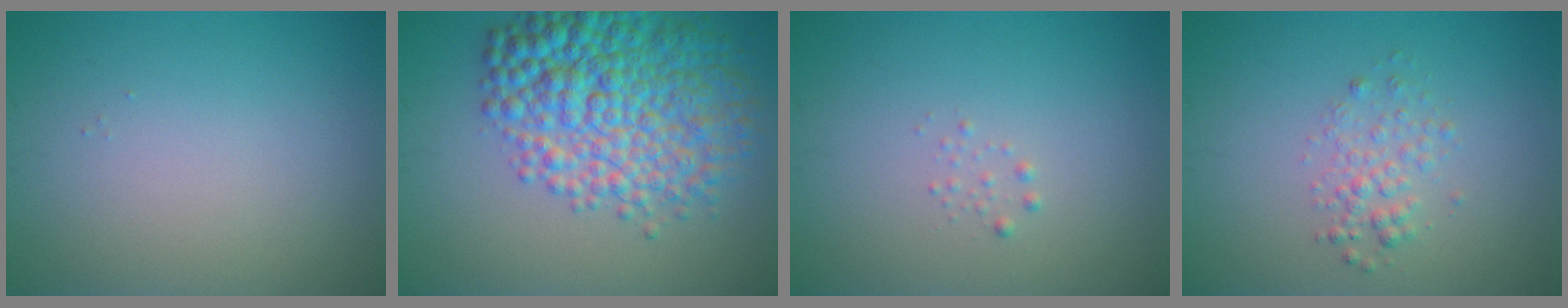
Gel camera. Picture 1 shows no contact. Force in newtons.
{"total": 9.3, "press": 9.3, "slide": 0.1}
{"total": 0.6, "press": 0.6, "slide": 0.0}
{"total": 1.9, "press": 1.9, "slide": 0.1}